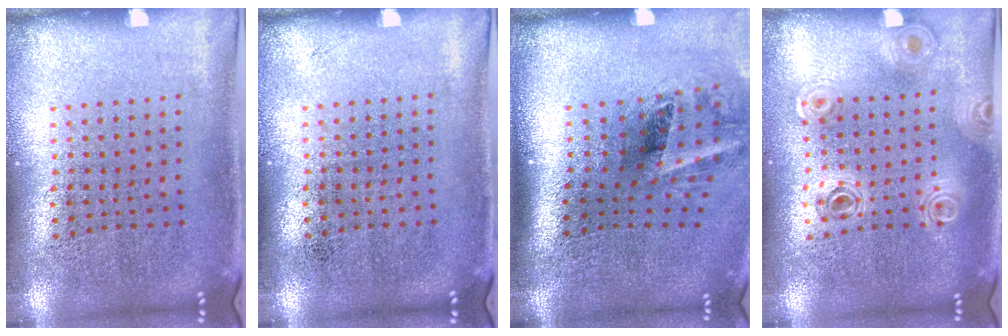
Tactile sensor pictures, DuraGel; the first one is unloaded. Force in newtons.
{"total": 0.0}
{"total": 2.0, "press": 1.2, "slide": 1.6}
{"total": 1.0, "press": 0.9, "slide": 0.2}